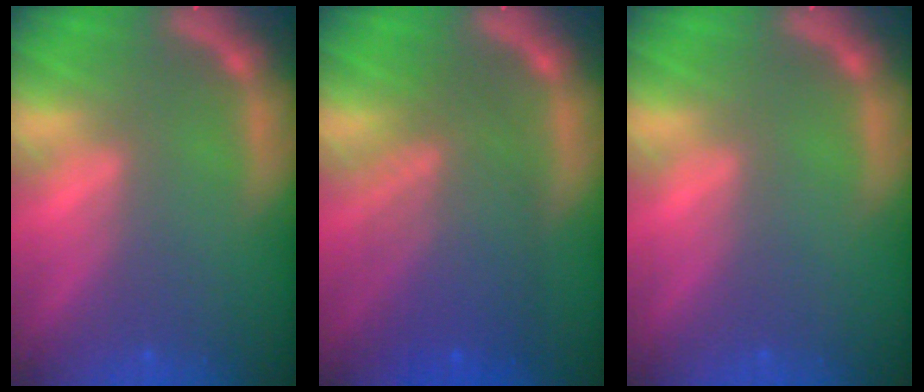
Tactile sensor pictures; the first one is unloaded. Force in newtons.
{"total": 7.6}
{"total": 0.0}